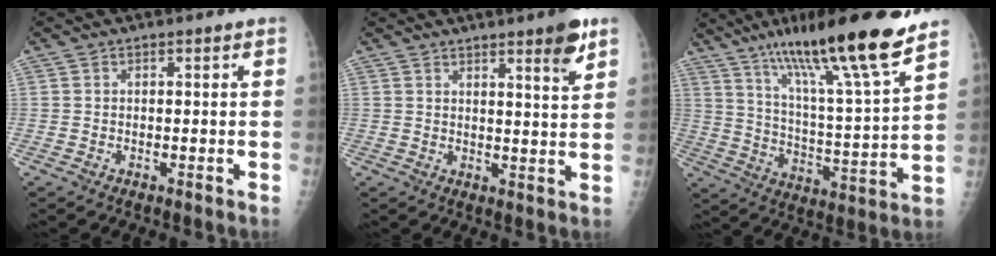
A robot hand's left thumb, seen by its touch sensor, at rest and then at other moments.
{"total": 6.1, "force": [3.8, 0.7, 4.7], "torque": [-0.059, -0.025, 0.051]}
{"total": 22.0, "force": [14.9, 1.8, 16.1], "torque": [-0.250, -0.062, 0.249]}